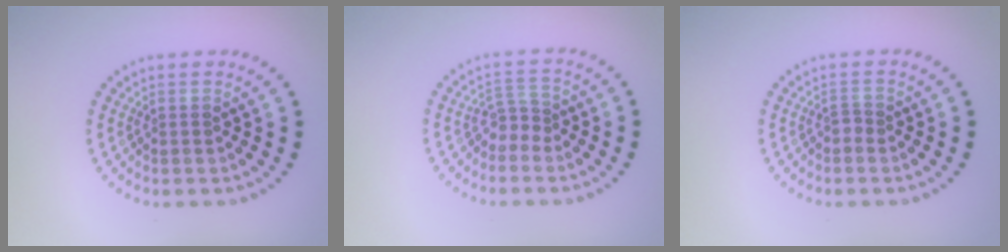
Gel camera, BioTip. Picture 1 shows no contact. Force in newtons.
{"total": 1.9, "press": 1.2, "slide": 1.4}
{"total": 0.9, "press": 0.6, "slide": 0.7}